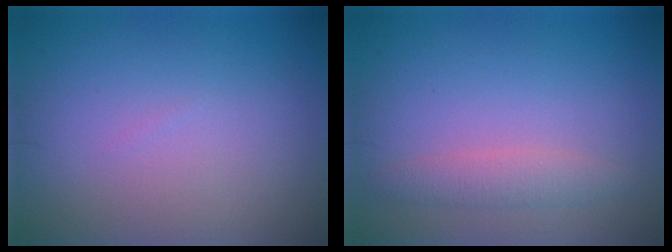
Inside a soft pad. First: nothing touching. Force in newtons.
{"total": 1.9, "press": 1.9, "slide": 0.0}